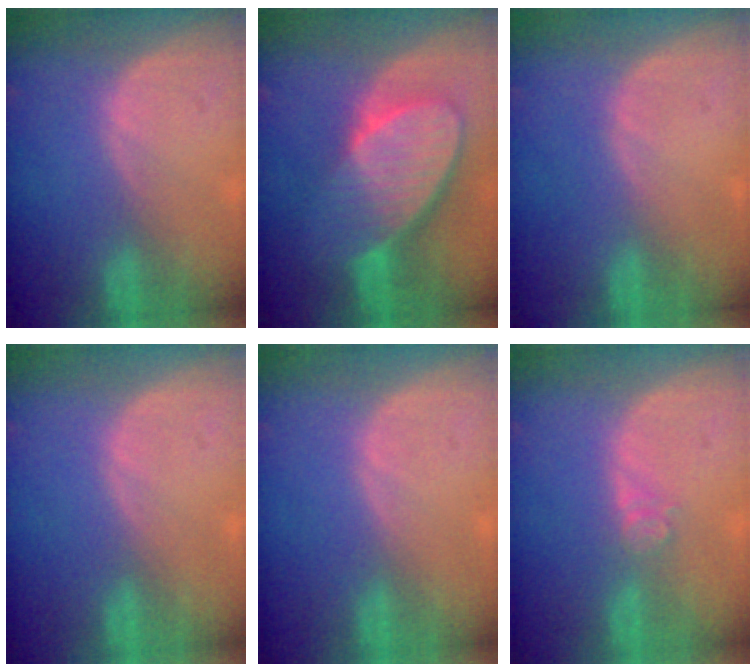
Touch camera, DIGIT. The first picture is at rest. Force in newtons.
{"total": 10.0, "press": 8.7, "slide": 4.8}
{"total": 0.0}
{"total": 0.0}
{"total": 0.0}
{"total": 2.7, "press": 2.2, "slide": 1.5}